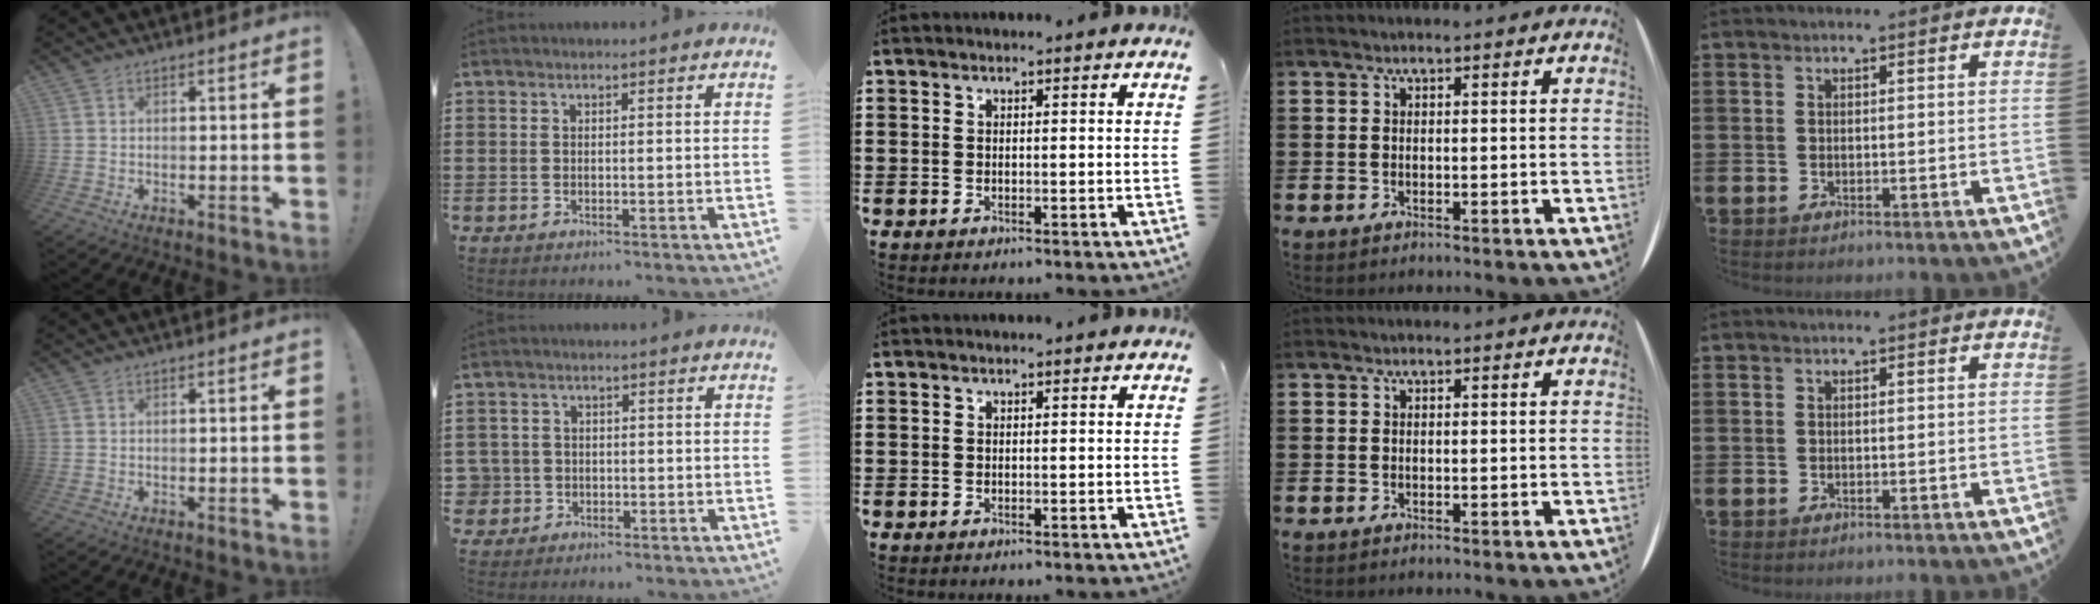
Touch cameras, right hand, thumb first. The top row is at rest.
{"index": {"total": 2.7, "force": [-0.8, 2.5, 0.2], "torque": [-0.024, 0.002, -0.024]}}